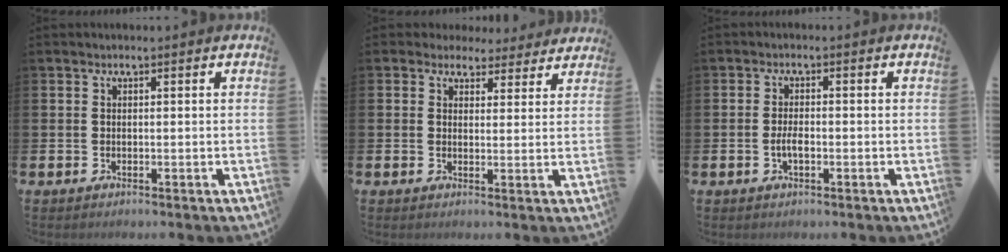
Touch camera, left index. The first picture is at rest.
{"total": 3.4, "force": [2.8, 1.8, 0.1], "torque": [-0.004, -0.017, 0.046]}
{"total": 2.2, "force": [-0.5, 0.9, 1.9], "torque": [-0.031, -0.001, -0.012]}